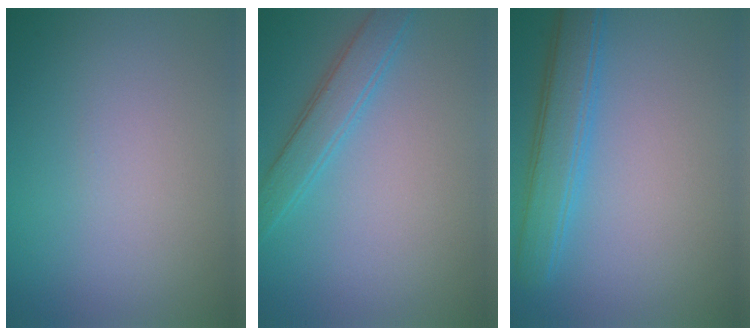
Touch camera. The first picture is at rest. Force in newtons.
{"total": 2.8, "press": 2.8, "slide": 0.1}
{"total": 3.7, "press": 3.7, "slide": 0.1}